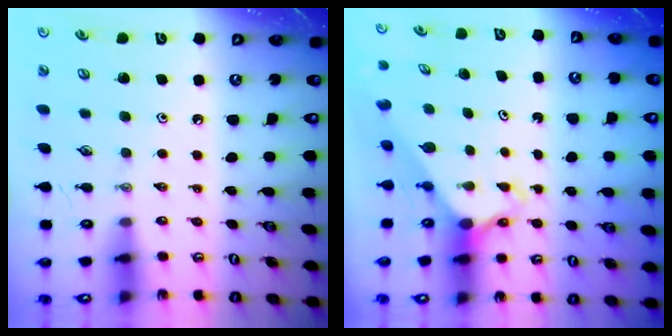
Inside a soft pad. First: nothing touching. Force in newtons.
{"total": 2.8, "press": 2.8, "slide": 0.2}